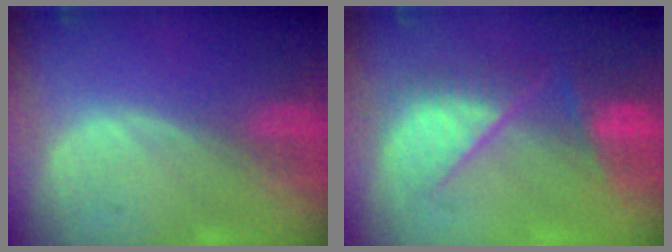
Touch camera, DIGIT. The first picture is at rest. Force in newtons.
{"total": 8.8, "press": 8.0, "slide": 3.8}